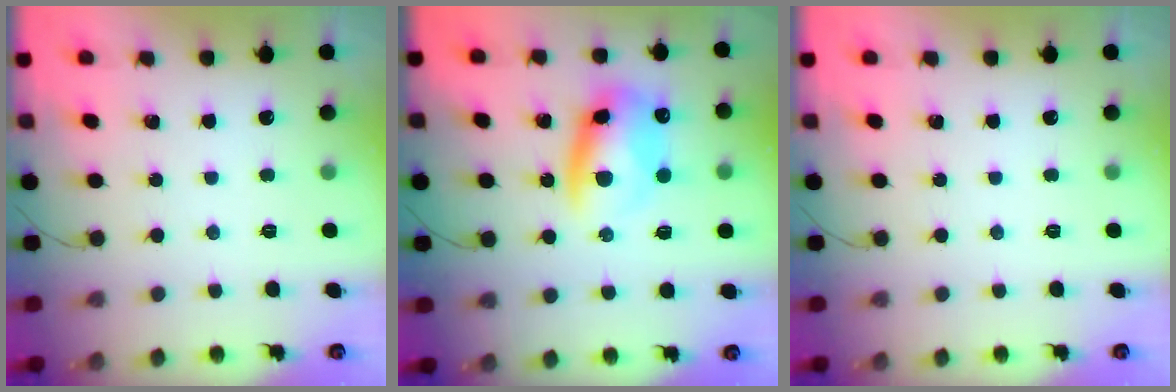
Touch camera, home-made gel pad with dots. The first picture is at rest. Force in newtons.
{"total": 11.4, "press": 11.1, "slide": 2.6}
{"total": 0.0}